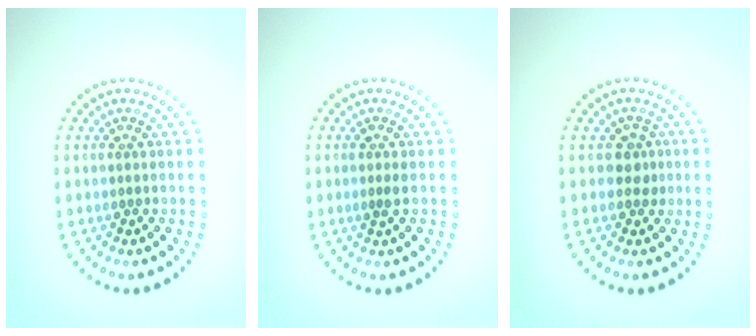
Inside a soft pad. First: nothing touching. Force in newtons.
{"total": 0.9, "press": 0.8, "slide": 0.3}
{"total": 1.5, "press": 1.2, "slide": 0.8}